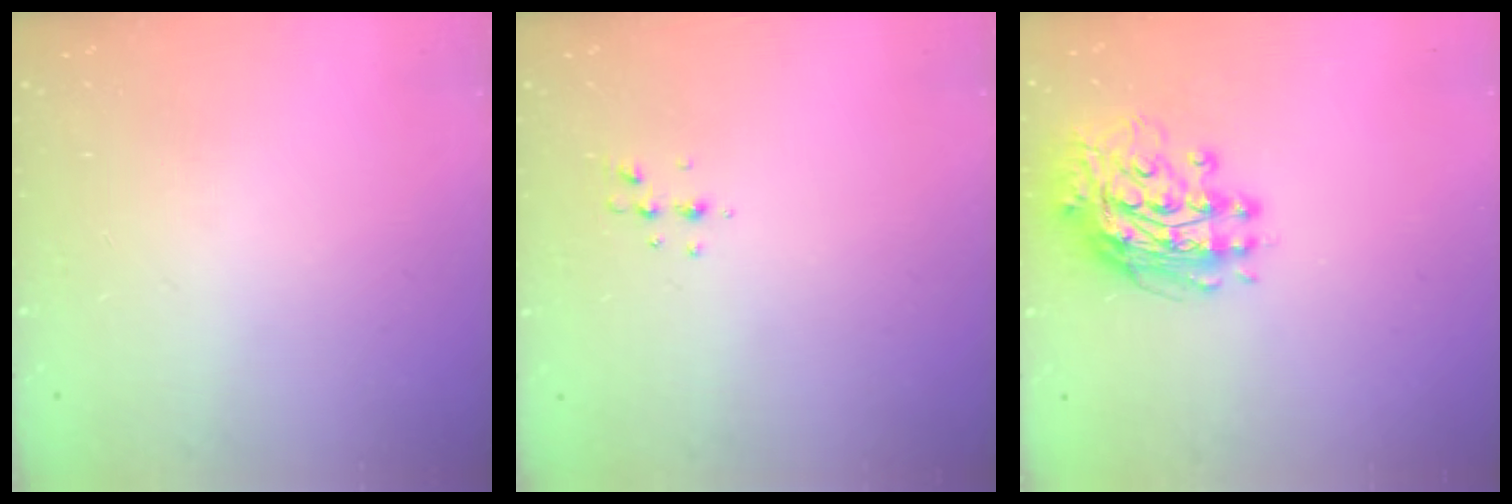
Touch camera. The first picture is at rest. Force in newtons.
{"total": 3.8, "press": 3.6, "slide": 1.3}
{"total": 12.2, "press": 12.1, "slide": 1.3}